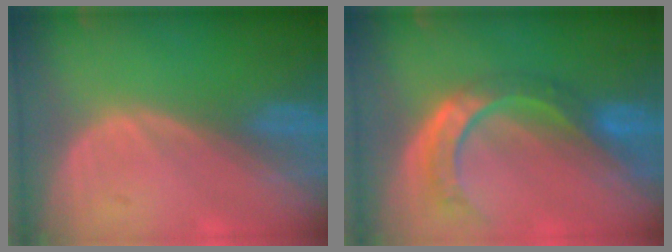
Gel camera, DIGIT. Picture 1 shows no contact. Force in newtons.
{"total": 8.6, "press": 7.2, "slide": 4.8}